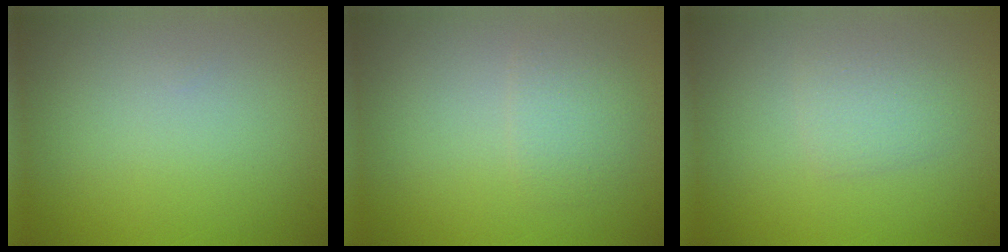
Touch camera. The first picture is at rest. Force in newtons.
{"total": 1.8, "press": 1.8, "slide": 0.1}
{"total": 1.6, "press": 1.6, "slide": 0.1}